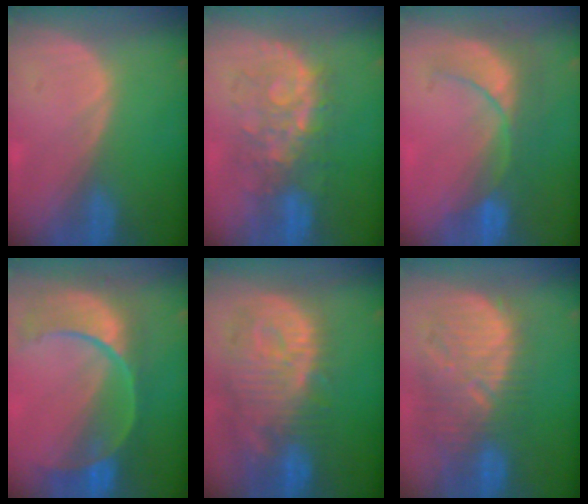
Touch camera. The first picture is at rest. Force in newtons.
{"total": 8.3, "press": 8.3, "slide": 0.9}
{"total": 8.5, "press": 7.9, "slide": 3.3}
{"total": 11.2, "press": 9.3, "slide": 6.1}
{"total": 13.3, "press": 11.5, "slide": 6.5}
{"total": 12.0, "press": 11.3, "slide": 4.1}